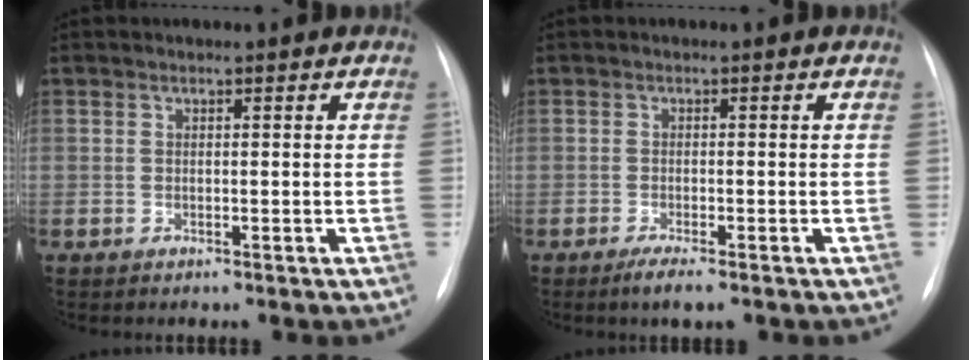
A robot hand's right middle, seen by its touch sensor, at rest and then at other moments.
{"total": 2.7, "force": [-1.8, 0.3, 2.0], "torque": [-0.041, -0.007, -0.032]}